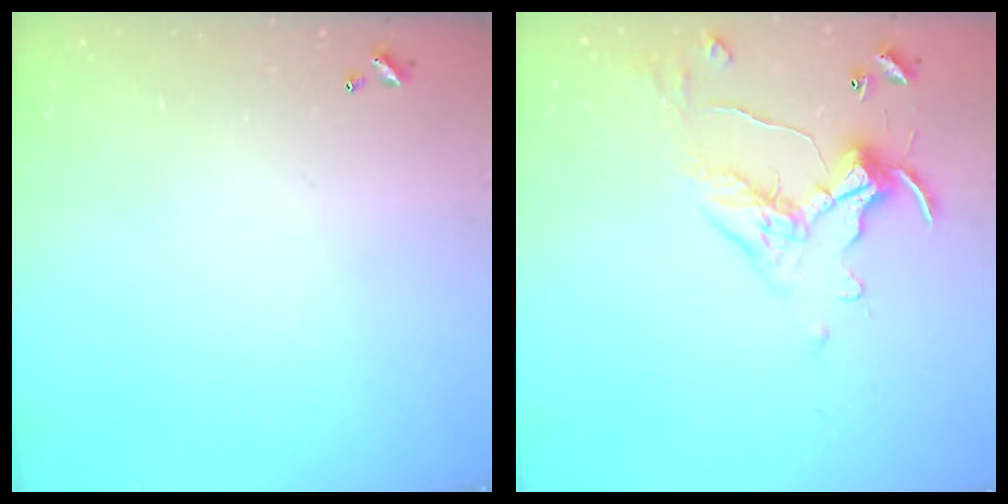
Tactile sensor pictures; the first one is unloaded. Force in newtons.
{"total": 1.5, "press": 1.5, "slide": 0.2}